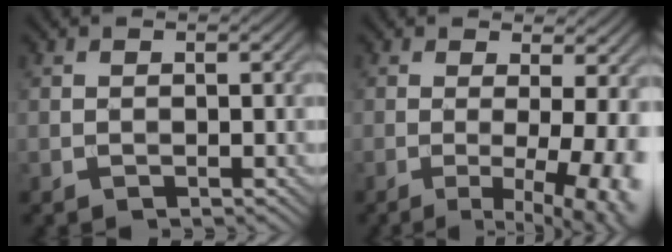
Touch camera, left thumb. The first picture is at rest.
{"total": 10.0, "force": [-1.2, 3.0, 9.5], "torque": [-0.103, 0.003, -0.010]}